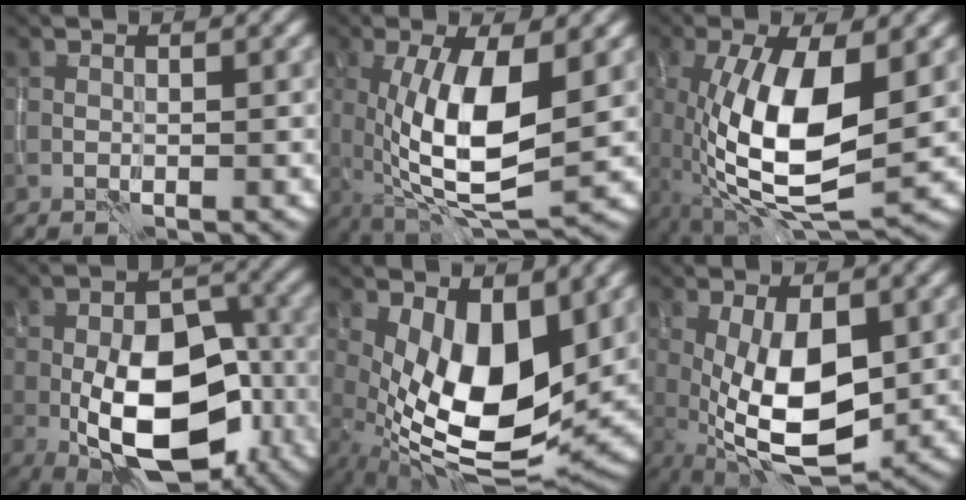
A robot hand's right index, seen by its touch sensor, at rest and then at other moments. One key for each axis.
{"total": 9.7, "fx": 0.2, "fy": 3.3, "fz": 9.1, "tx": -0.172, "ty": -0.013, "tz": 0.006}
{"total": 10.9, "fx": -0.7, "fy": 4.2, "fz": 10.0, "tx": -0.199, "ty": -0.003, "tz": -0.013}
{"total": 12.8, "fx": -3.7, "fy": 7.3, "fz": 9.9, "tx": -0.158, "ty": -0.018, "tz": -0.059}
{"total": 10.2, "fx": 0.8, "fy": 4.7, "fz": 9.0, "tx": -0.163, "ty": -0.015, "tz": 0.018}
{"total": 9.1, "fx": -0.6, "fy": 4.1, "fz": 8.1, "tx": -0.160, "ty": -0.013, "tz": -0.007}